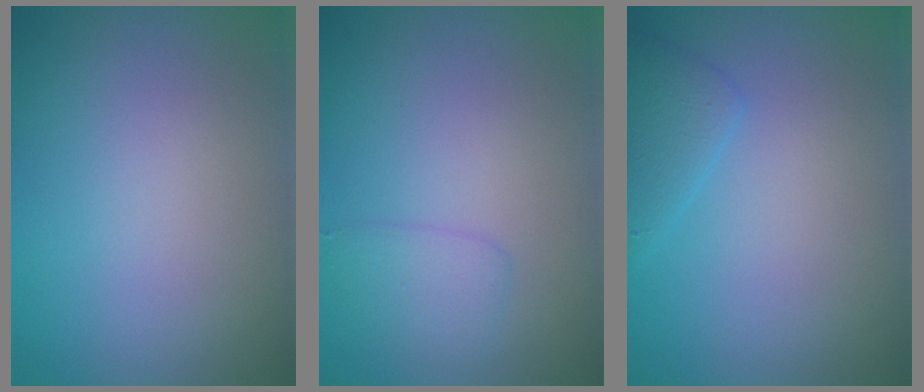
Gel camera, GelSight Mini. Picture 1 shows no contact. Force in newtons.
{"total": 1.7, "press": 1.7, "slide": 0.1}
{"total": 1.9, "press": 1.9, "slide": 0.1}